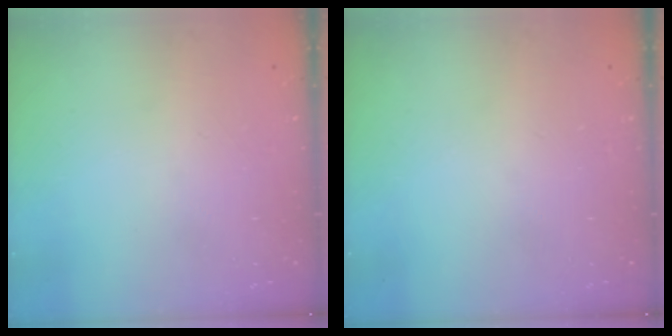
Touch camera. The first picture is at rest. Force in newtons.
{"total": 0.0}